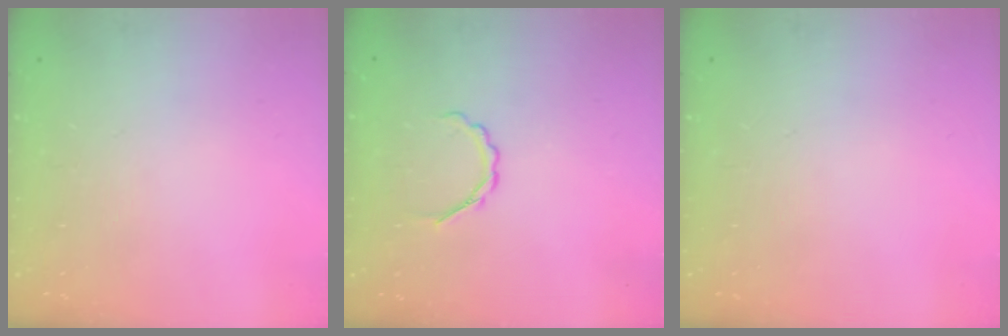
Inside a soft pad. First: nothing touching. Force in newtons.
{"total": 3.0, "press": 2.8, "slide": 0.9}
{"total": 0.0}